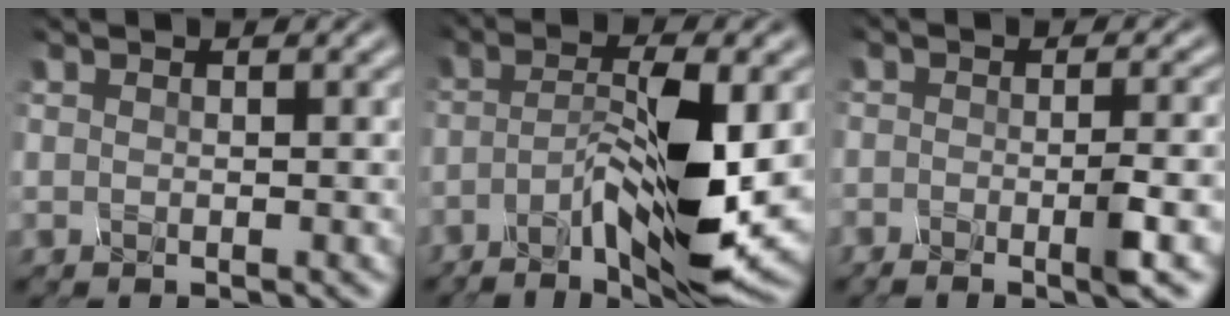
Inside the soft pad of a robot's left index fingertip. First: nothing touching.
{"total": 9.2, "force": [-4.0, 1.4, 8.2], "torque": [-0.155, -0.003, -0.053]}
{"total": 3.3, "force": [-2.1, 0.0, 2.5], "torque": [-0.048, -0.004, -0.020]}